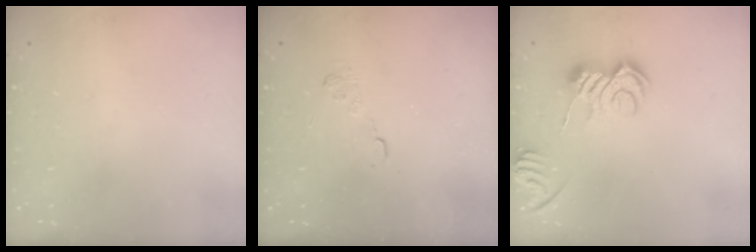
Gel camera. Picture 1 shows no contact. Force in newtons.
{"total": 3.5, "press": 3.2, "slide": 1.4}
{"total": 9.8, "press": 9.8, "slide": 0.2}